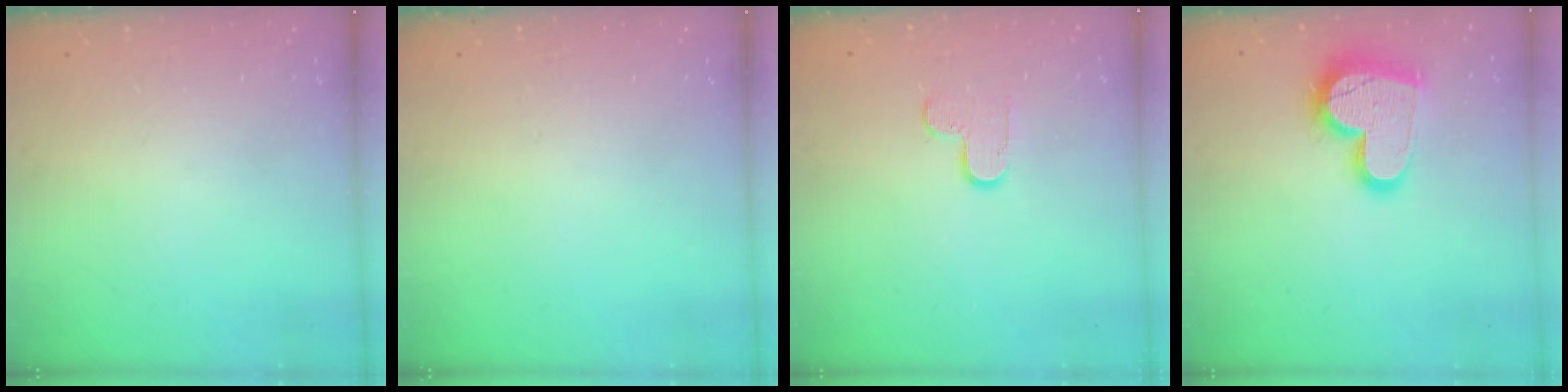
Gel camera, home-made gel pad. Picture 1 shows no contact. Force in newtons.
{"total": 0.0}
{"total": 5.1, "press": 5.0, "slide": 0.5}
{"total": 16.6, "press": 16.5, "slide": 1.6}